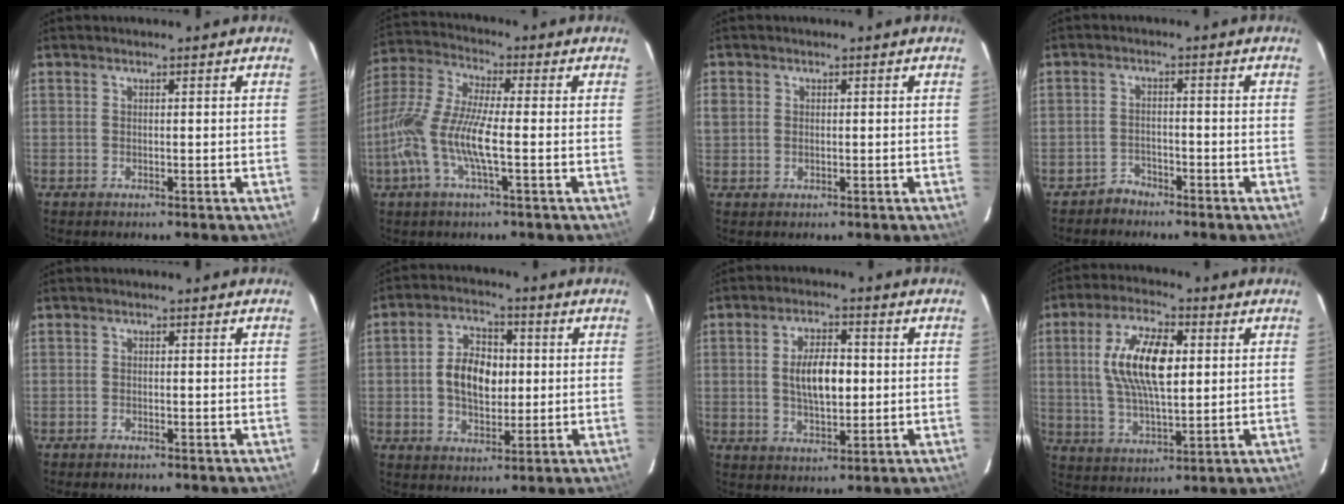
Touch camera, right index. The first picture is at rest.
{"total": 12.3, "force": [-3.1, 2.2, 11.7], "torque": [-0.248, -0.003, -0.065]}
{"total": 2.5, "force": [0.2, 2.3, 0.9], "torque": [-0.017, 0.003, 0.003]}
{"total": 2.8, "force": [-2.4, 1.4, -0.3], "torque": [0.004, 0.010, -0.044]}
{"total": 1.2, "force": [-1.1, 0.3, 0.4], "torque": [-0.015, 0.002, -0.021]}
{"total": 9.3, "force": [0.1, 6.1, 7.0], "torque": [-0.130, 0.018, 0.004]}
{"total": 8.1, "force": [0.3, 3.8, 7.2], "torque": [-0.132, 0.006, 0.009]}
{"total": 13.3, "force": [2.5, 5.4, 11.9], "torque": [-0.230, 0.011, 0.048]}